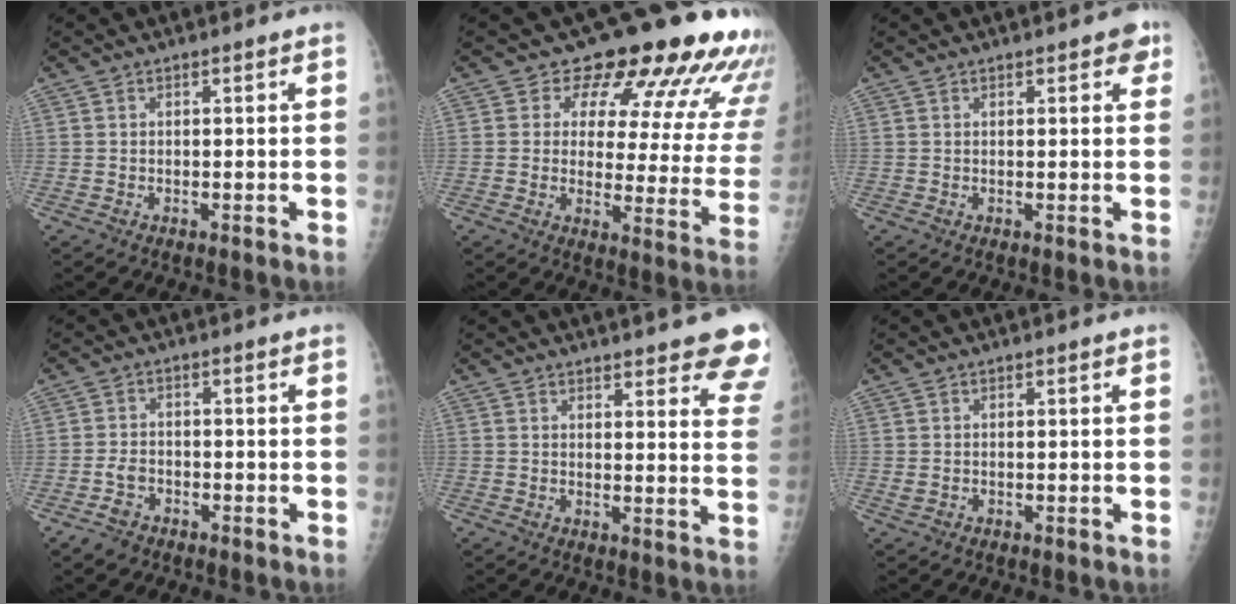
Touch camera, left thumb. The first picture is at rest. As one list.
[{"total": 19.2, "force": [14.3, 8.1, 9.9], "torque": [-0.066, -0.073, 0.154]}, {"total": 2.8, "force": [1.6, 1.3, 1.9], "torque": [-0.004, -0.002, 0.014]}, {"total": 3.8, "force": [-2.5, 2.5, 1.5], "torque": [-0.029, 0.014, -0.040]}, {"total": 13.7, "force": [11.6, 3.3, 6.6], "torque": [-0.044, -0.058, 0.114]}, {"total": 0.0}]